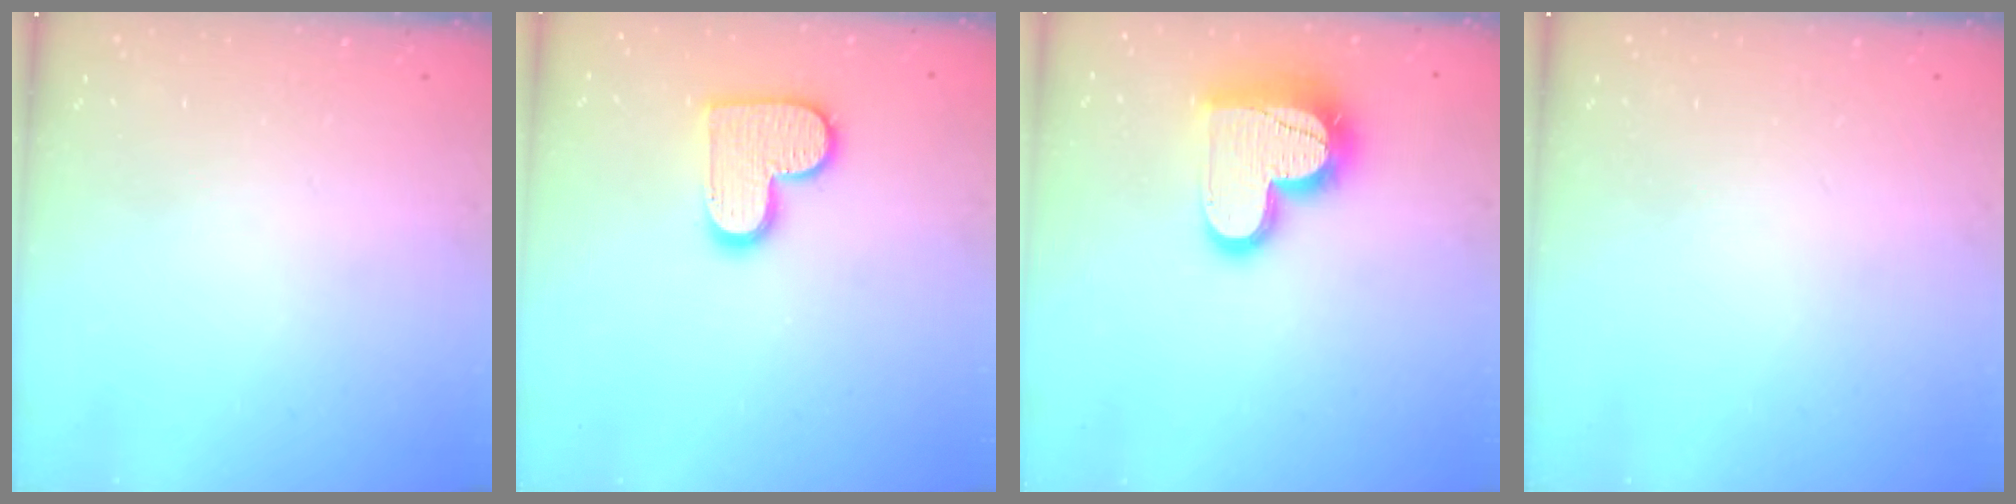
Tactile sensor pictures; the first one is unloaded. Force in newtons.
{"total": 13.0, "press": 12.9, "slide": 0.9}
{"total": 18.1, "press": 18.0, "slide": 1.5}
{"total": 0.0}